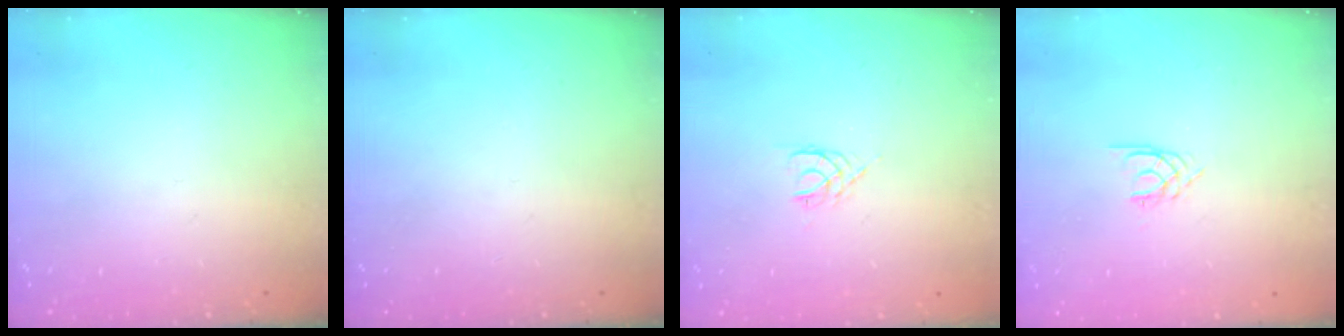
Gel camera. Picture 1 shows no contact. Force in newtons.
{"total": 0.0}
{"total": 2.0, "press": 1.9, "slide": 0.3}
{"total": 1.9, "press": 1.9, "slide": 0.2}